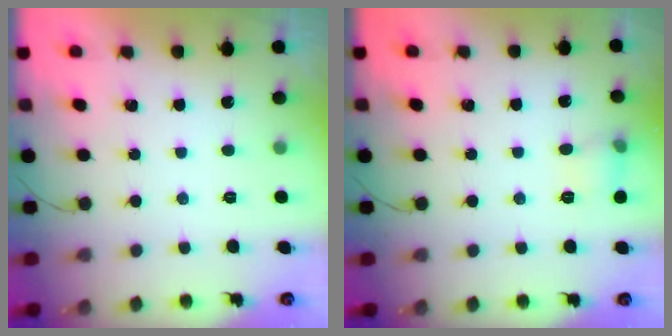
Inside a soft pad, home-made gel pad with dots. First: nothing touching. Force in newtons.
{"total": 6.9, "press": 6.7, "slide": 1.7}